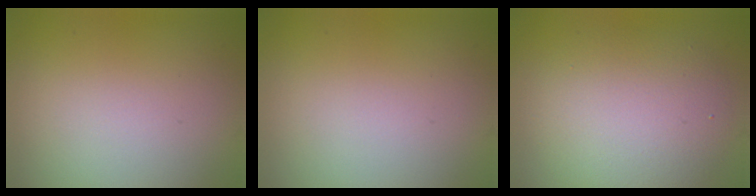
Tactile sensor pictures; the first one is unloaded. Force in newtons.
{"total": 0.0}
{"total": 6.3, "press": 6.3, "slide": 0.4}